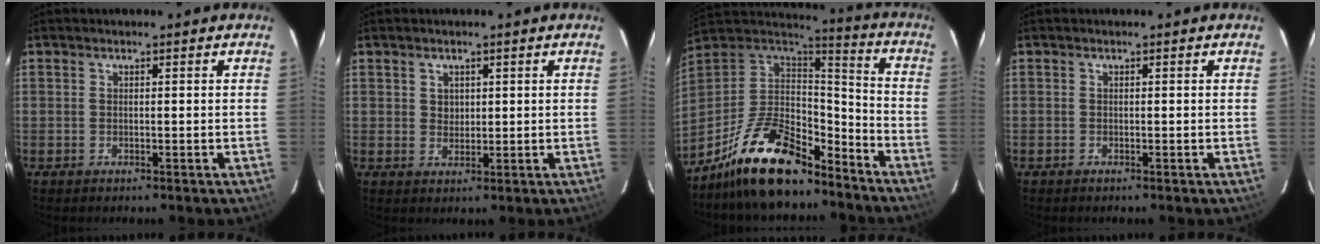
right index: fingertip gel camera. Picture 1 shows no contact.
{"total": 2.2, "force": [0.9, 1.9, 0.7], "torque": [-0.005, 0.004, 0.017]}
{"total": 20.8, "force": [-15.0, 8.2, 11.8], "torque": [-0.237, 0.008, -0.253]}
{"total": 0.0}